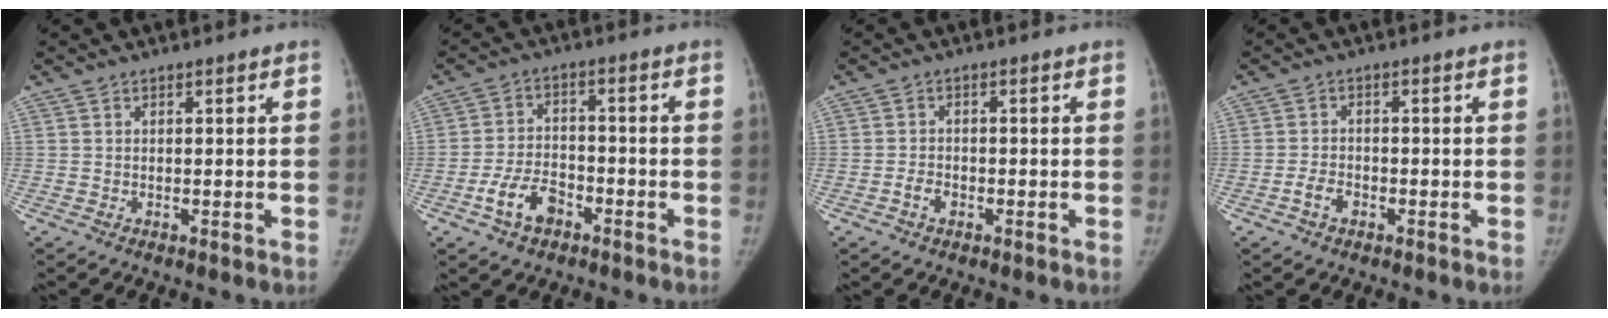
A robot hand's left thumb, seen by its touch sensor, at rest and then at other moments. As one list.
[{"total": 7.4, "force": [-4.2, 4.6, 4.1], "torque": [-0.071, 0.028, -0.073]}, {"total": 2.2, "force": [-1.4, 1.5, 1.0], "torque": [-0.016, 0.012, -0.024]}, {"total": 2.9, "force": [-1.7, 1.8, 1.4], "torque": [-0.027, 0.014, -0.030]}]